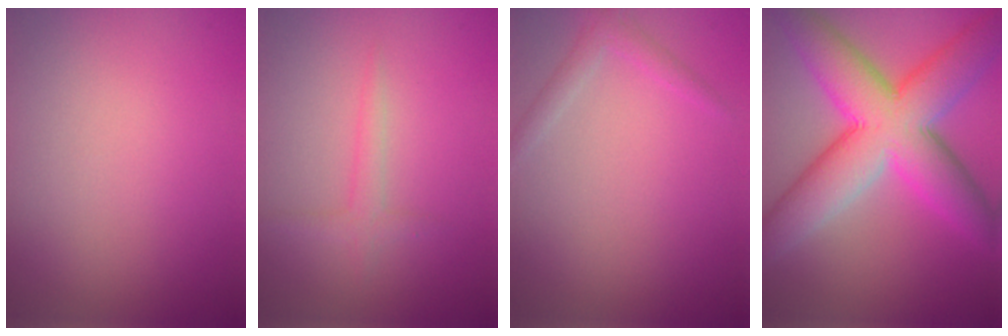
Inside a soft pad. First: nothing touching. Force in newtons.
{"total": 1.4, "press": 1.4, "slide": 0.1}
{"total": 1.4, "press": 1.4, "slide": 0.1}
{"total": 11.1, "press": 11.1, "slide": 0.3}